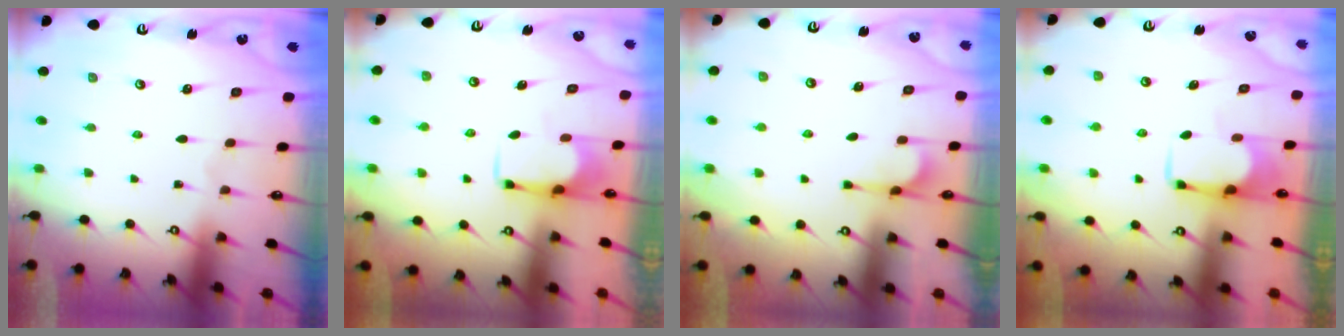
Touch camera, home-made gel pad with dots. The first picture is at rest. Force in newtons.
{"total": 2.5, "press": 2.4, "slide": 0.9}
{"total": 4.5, "press": 4.4, "slide": 1.1}
{"total": 1.8, "press": 1.6, "slide": 0.7}